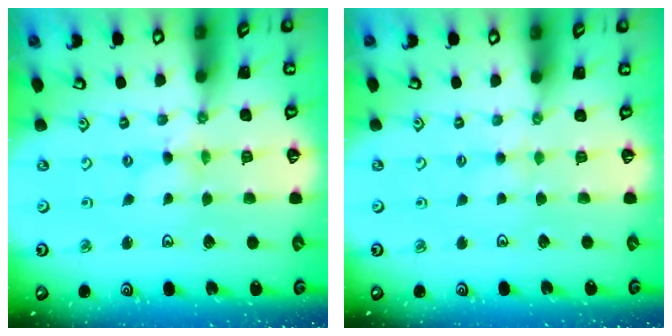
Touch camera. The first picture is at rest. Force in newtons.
{"total": 2.4, "press": 2.4, "slide": 0.5}